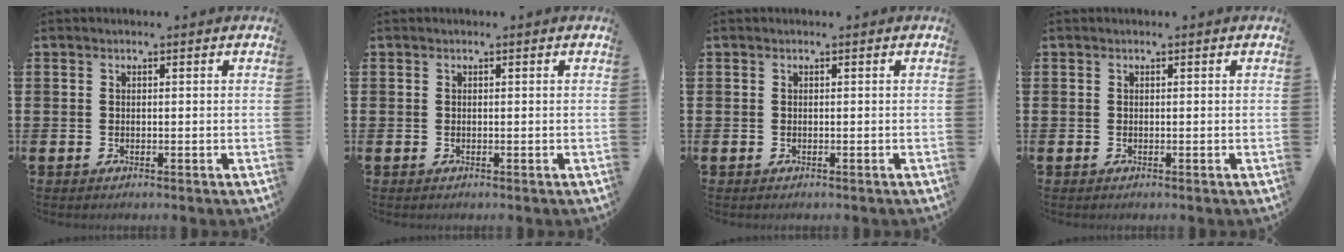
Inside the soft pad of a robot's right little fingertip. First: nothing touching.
{"total": 0.0}
{"total": 0.0}
{"total": 0.0}